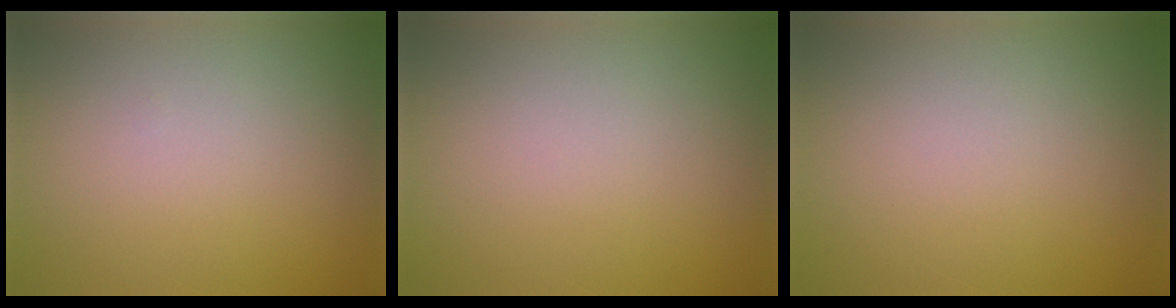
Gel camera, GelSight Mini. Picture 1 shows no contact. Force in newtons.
{"total": 0.0}
{"total": 0.0}